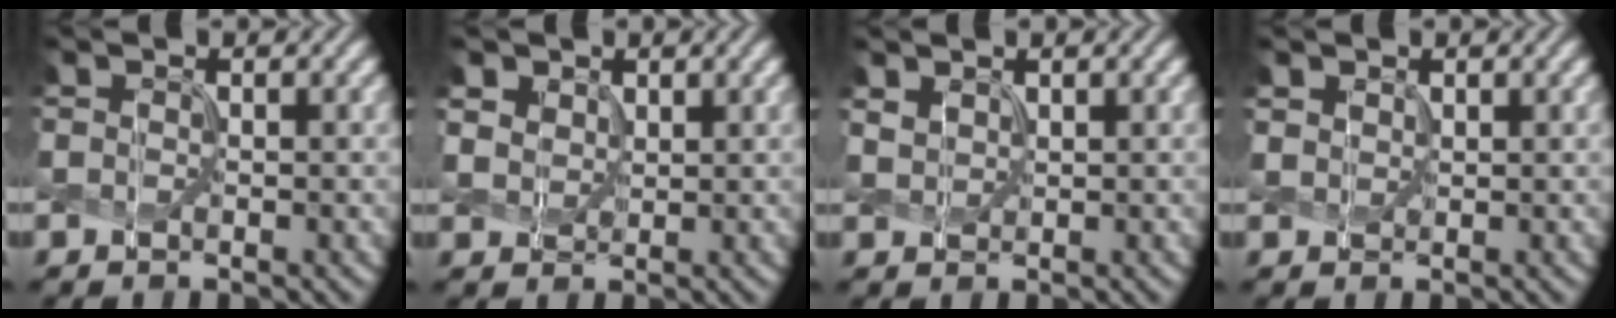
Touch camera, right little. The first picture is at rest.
{"total": 2.6, "force": [1.7, 1.7, 0.9], "torque": [-0.038, -0.002, 0.041]}
{"total": 1.3, "force": [1.1, 0.5, 0.4], "torque": [-0.017, 0.000, 0.029]}
{"total": 1.1, "force": [0.9, 0.6, 0.2], "torque": [-0.008, 0.000, 0.021]}